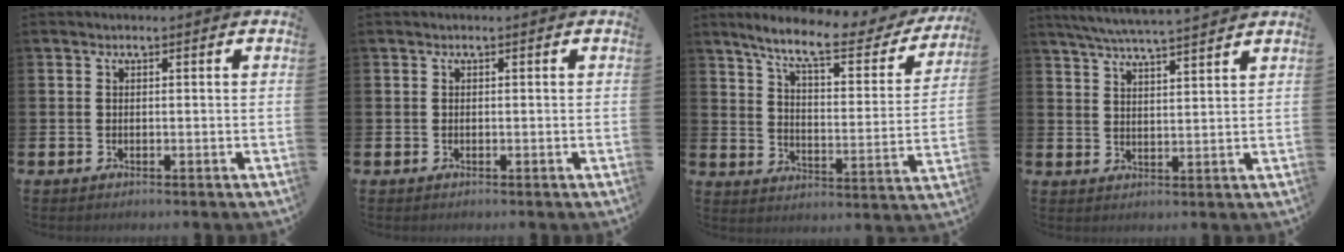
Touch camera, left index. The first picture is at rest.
{"total": 0.0}
{"total": 9.0, "force": [7.5, 1.9, 4.6], "torque": [-0.109, -0.046, 0.120]}
{"total": 5.7, "force": [5.5, -0.3, 1.7], "torque": [-0.042, -0.029, 0.097]}